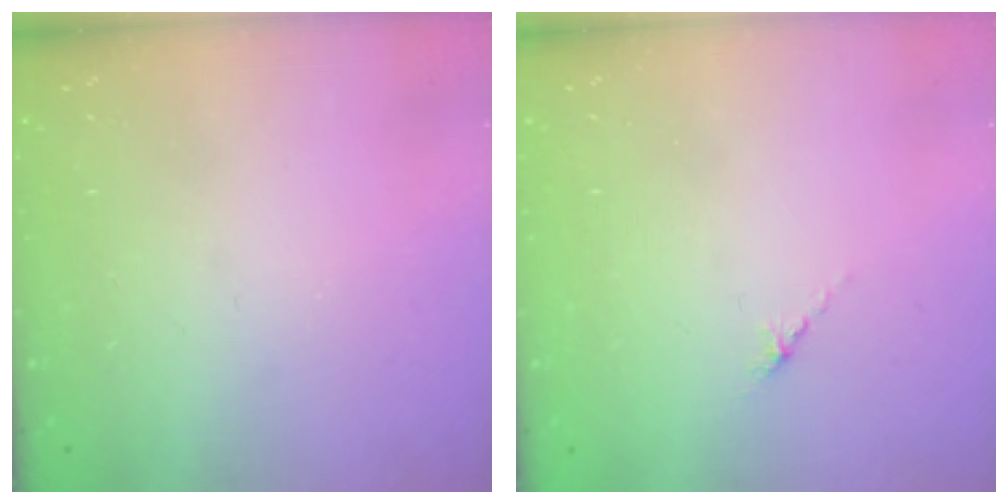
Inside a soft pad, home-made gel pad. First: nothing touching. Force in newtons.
{"total": 2.7, "press": 2.7, "slide": 0.7}